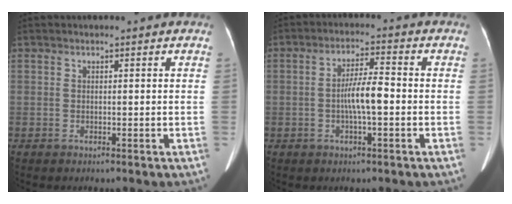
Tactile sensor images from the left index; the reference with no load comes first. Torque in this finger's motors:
{"motor_torque": [1.01, 0.30, 0.58, 0.15]}